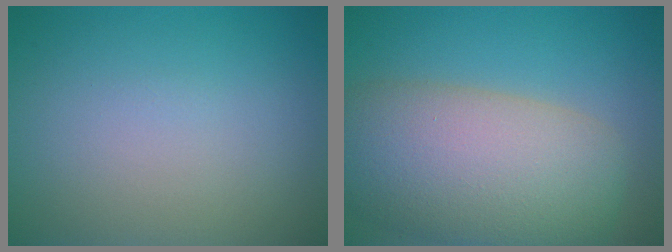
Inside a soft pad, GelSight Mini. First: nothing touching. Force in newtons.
{"total": 11.0, "press": 11.0, "slide": 0.8}